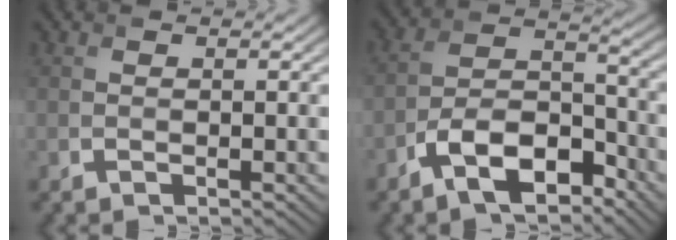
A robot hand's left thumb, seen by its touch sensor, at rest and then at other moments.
{"total": 9.0, "force": [-6.0, 4.1, 5.4], "torque": [-0.094, 0.000, -0.123]}